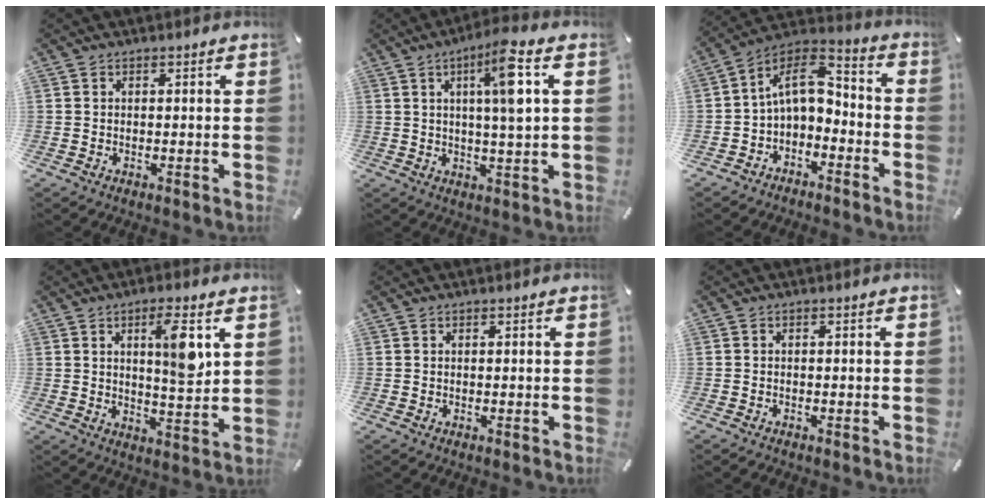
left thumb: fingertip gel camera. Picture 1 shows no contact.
{"total": 10.3, "force": [2.9, 1.3, 9.8], "torque": [-0.163, -0.002, 0.040]}
{"total": 9.9, "force": [0.2, 6.6, 7.4], "torque": [-0.136, 0.008, 0.006]}
{"total": 8.8, "force": [3.3, 2.0, 7.9], "torque": [-0.120, -0.013, 0.045]}
{"total": 0.0}
{"total": 0.6, "force": [-0.6, 0.3, 0.2], "torque": [-0.004, 0.001, -0.012]}